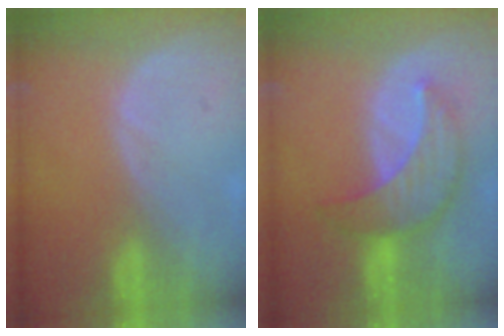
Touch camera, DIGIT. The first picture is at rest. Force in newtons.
{"total": 7.8, "press": 7.5, "slide": 2.2}